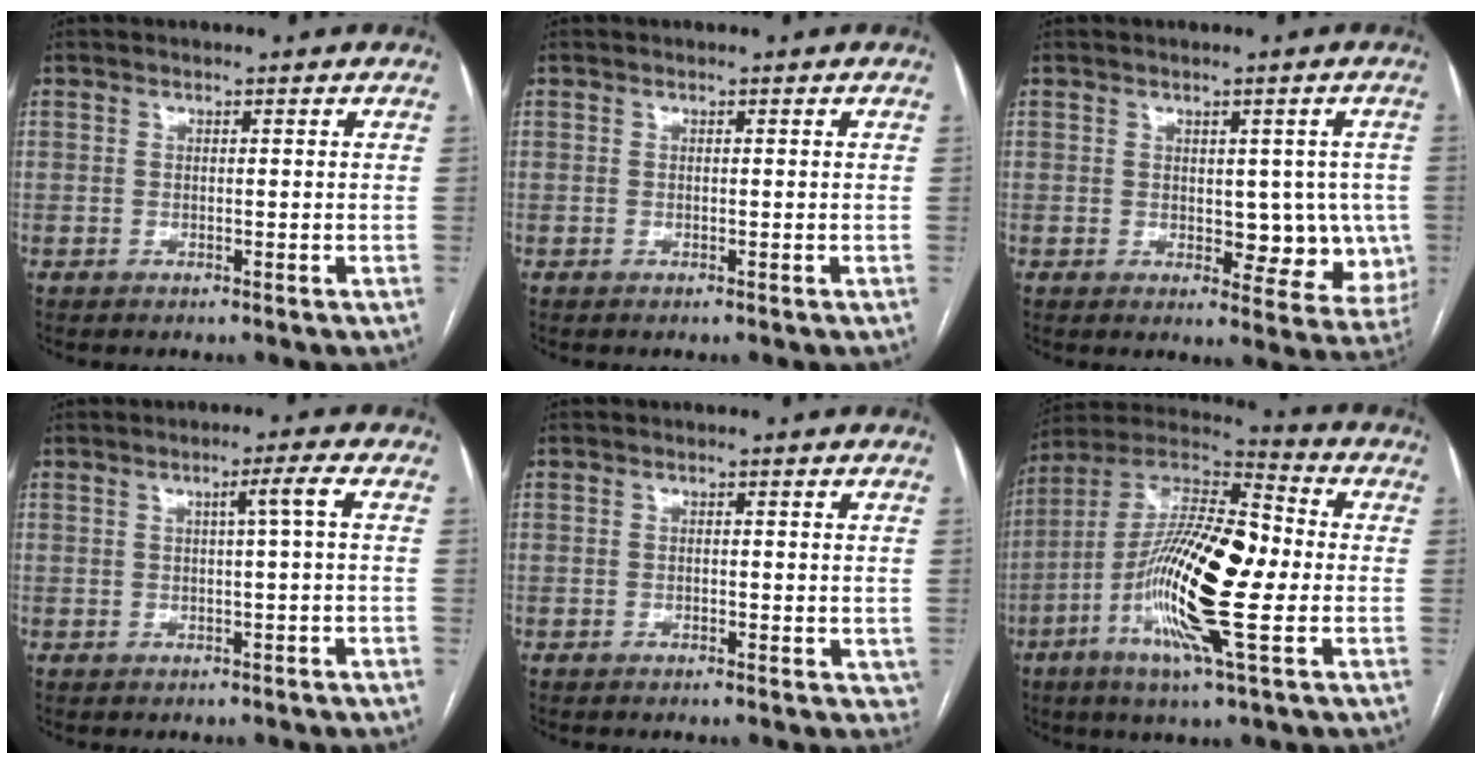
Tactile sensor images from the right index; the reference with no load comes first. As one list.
[{"total": 0.0}, {"total": 8.2, "force": [-0.1, 4.6, 6.8], "torque": [-0.054, 0.006, 0.007]}, {"total": 2.6, "force": [0.3, -0.9, 2.5], "torque": [-0.040, 0.003, 0.008]}, {"total": 1.8, "force": [0.1, 1.1, 1.3], "torque": [-0.011, 0.001, -0.001]}, {"total": 20.0, "force": [-3.2, 3.0, 19.5], "torque": [-0.377, 0.003, -0.065]}]